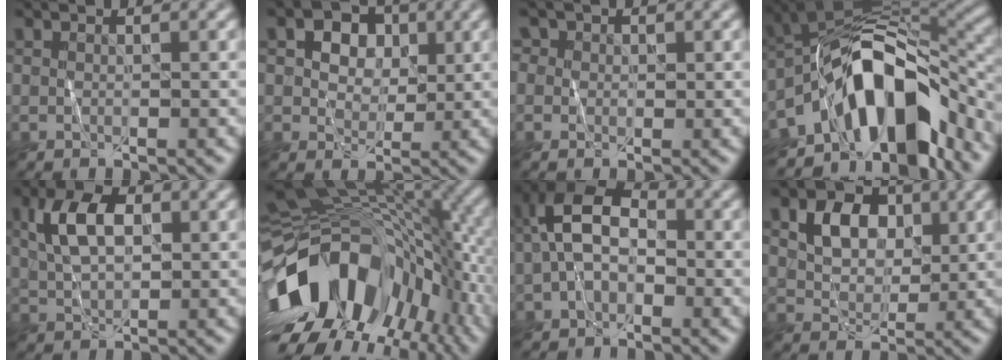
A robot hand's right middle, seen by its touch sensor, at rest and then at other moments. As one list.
[{"total": 5.1, "force": [2.1, 3.7, 2.8], "torque": [-0.035, 0.022, 0.012]}, {"total": 1.3, "force": [0.4, 1.2, 0.1], "torque": [0.001, 0.008, -0.002]}, {"total": 13.1, "force": [-6.9, 6.3, 9.2], "torque": [-0.128, 0.020, -0.122]}, {"total": 4.6, "force": [1.5, 2.7, 3.3], "torque": [-0.073, 0.015, 0.027]}, {"total": 16.1, "force": [-5.3, 10.6, 10.9], "torque": [-0.186, 0.003, -0.093]}, {"total": 5.7, "force": [-0.6, 3.6, 4.3], "torque": [-0.092, 0.030, -0.026]}, {"total": 3.9, "force": [1.6, 2.9, 2.1], "torque": [-0.041, 0.010, 0.026]}]